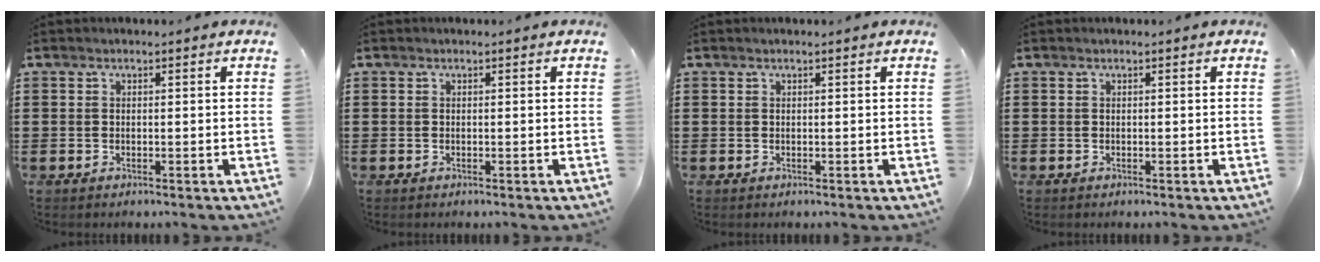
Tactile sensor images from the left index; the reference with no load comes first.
{"total": 0.0}
{"total": 0.0}
{"total": 0.0}